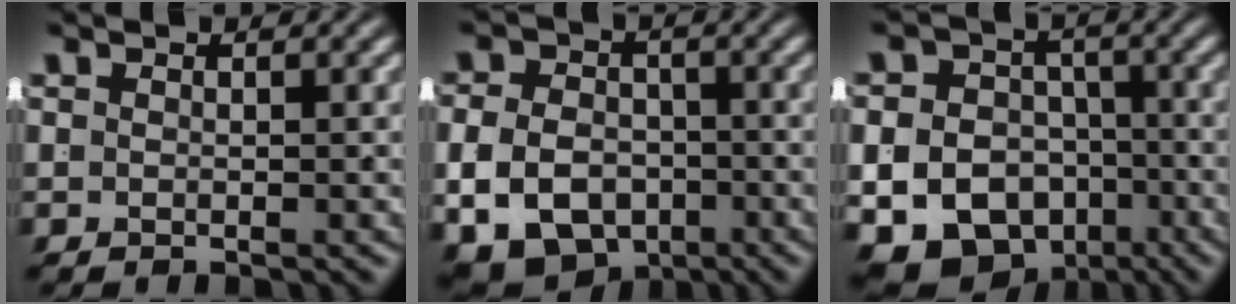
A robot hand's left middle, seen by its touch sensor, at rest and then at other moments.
{"total": 10.6, "force": [-4.6, 8.5, 4.3], "torque": [-0.079, -0.043, -0.070]}
{"total": 18.3, "force": [-7.7, 15.6, 5.7], "torque": [-0.140, -0.092, -0.116]}